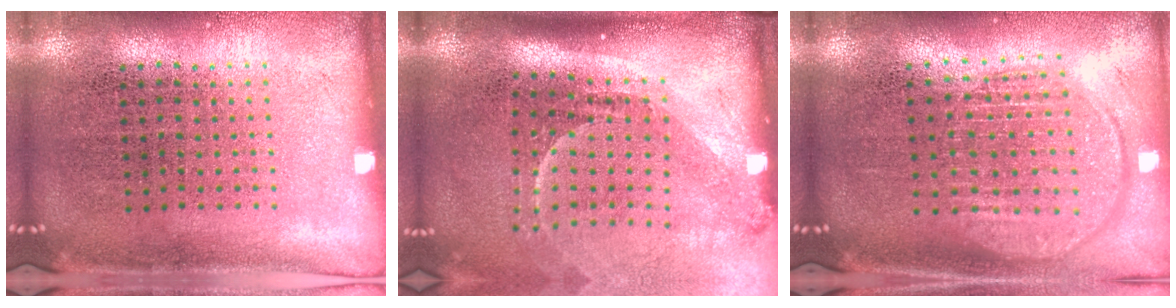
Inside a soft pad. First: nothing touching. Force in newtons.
{"total": 2.2, "press": 1.5, "slide": 1.6}
{"total": 1.9, "press": 1.7, "slide": 1.0}